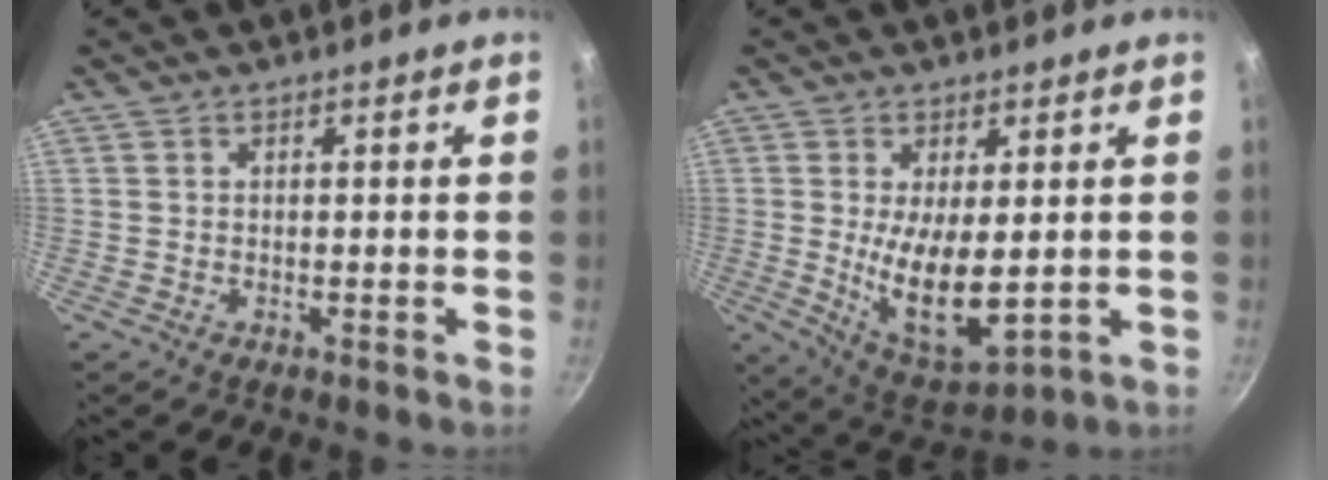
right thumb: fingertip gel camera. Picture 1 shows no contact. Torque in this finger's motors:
{"motor_torque": [-0.46, 1.14, 1.31, 0.27, 0.33]}